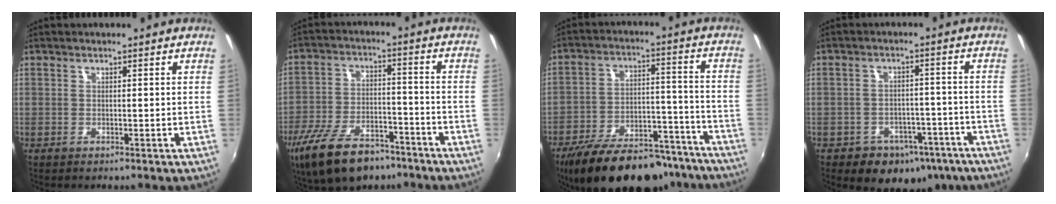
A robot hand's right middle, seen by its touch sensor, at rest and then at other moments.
{"total": 17.4, "force": [-11.9, 8.0, 9.9], "torque": [-0.210, -0.023, -0.200]}
{"total": 25.4, "force": [-20.4, 10.0, 11.4], "torque": [-0.211, 0.013, -0.278]}
{"total": 12.6, "force": [-8.0, 8.6, 4.6], "torque": [-0.094, 0.025, -0.079]}